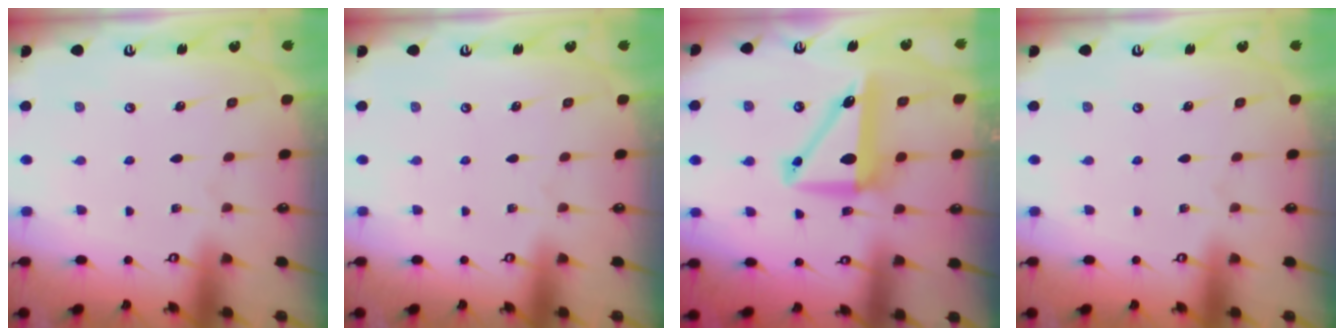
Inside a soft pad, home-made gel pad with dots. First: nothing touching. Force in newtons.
{"total": 0.0}
{"total": 9.9, "press": 9.6, "slide": 2.1}
{"total": 0.0}